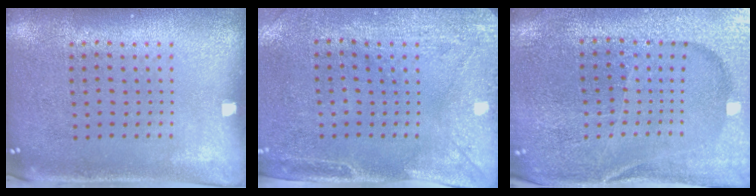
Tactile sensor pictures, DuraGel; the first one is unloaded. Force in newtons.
{"total": 3.0, "press": 2.3, "slide": 1.8}
{"total": 3.4, "press": 3.4, "slide": 0.5}